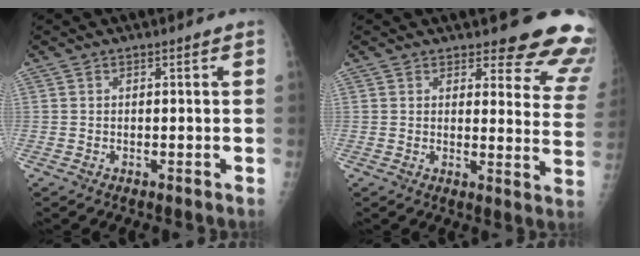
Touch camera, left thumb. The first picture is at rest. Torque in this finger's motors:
{"motor_torque": [2.24, -1.67, 0.73, -0.85, 0.07]}